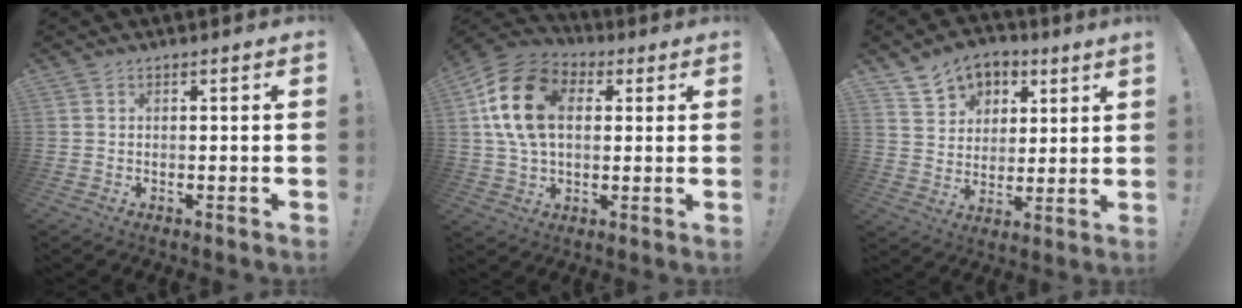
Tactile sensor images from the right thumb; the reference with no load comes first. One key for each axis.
{"total": 18.0, "fx": 4.4, "fy": 11.8, "fz": 12.9, "tx": -0.242, "ty": 0.002, "tz": 0.076}
{"total": 9.5, "fx": 6.2, "fy": 6.6, "fz": 2.8, "tx": -0.044, "ty": -0.044, "tz": 0.122}